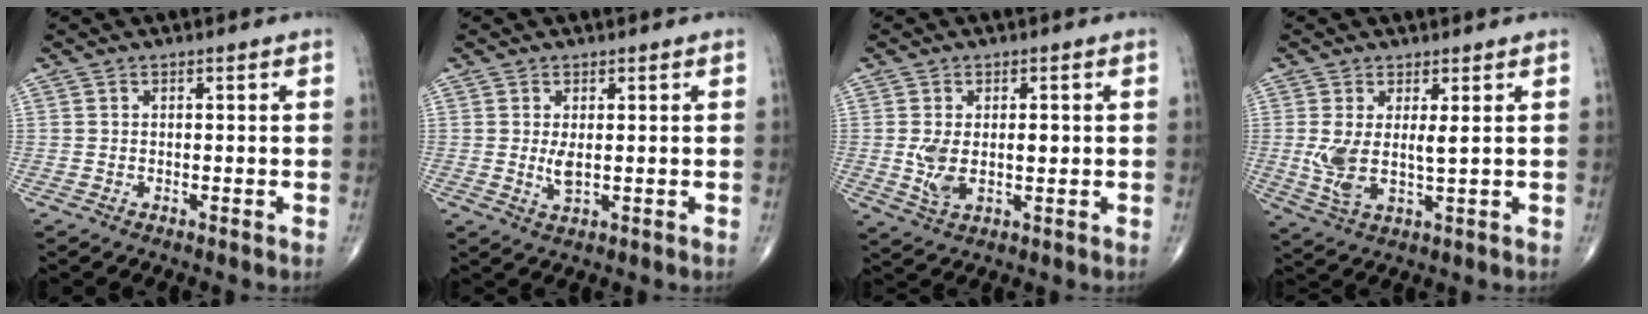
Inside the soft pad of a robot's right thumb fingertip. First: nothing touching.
{"total": 2.6, "force": [0.2, 1.0, 2.4], "torque": [-0.049, -0.009, 0.009]}
{"total": 6.5, "force": [0.1, 3.6, 5.4], "torque": [-0.103, -0.004, 0.008]}
{"total": 6.4, "force": [1.0, 2.1, 5.9], "torque": [-0.135, -0.018, 0.026]}